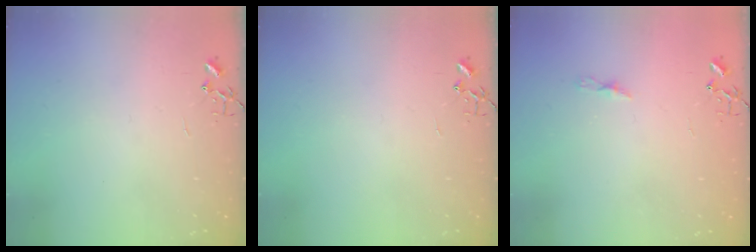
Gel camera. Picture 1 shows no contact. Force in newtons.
{"total": 0.0}
{"total": 3.9, "press": 3.9, "slide": 0.5}